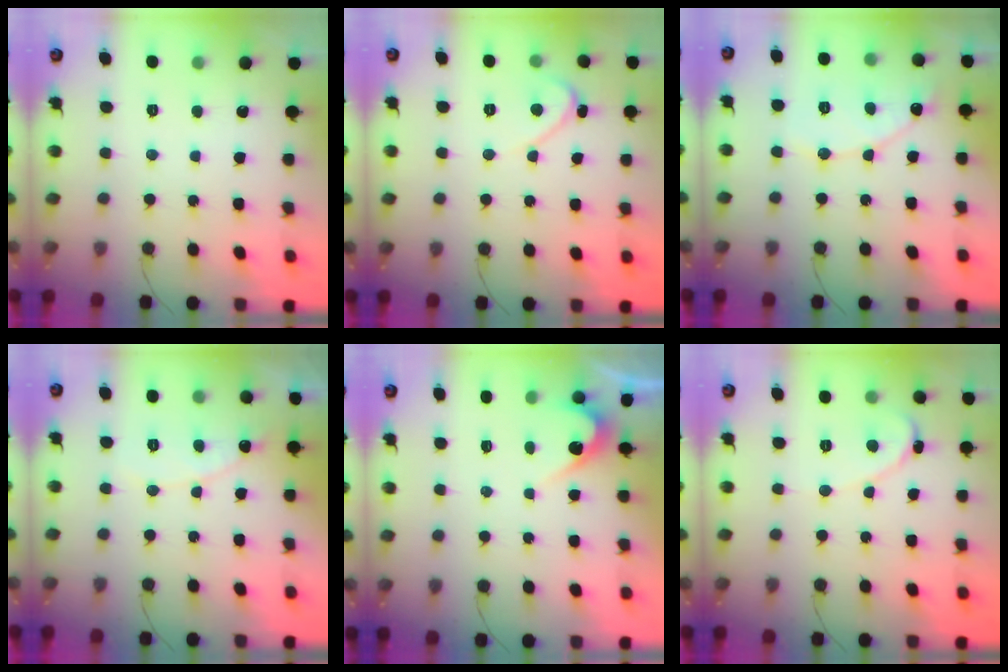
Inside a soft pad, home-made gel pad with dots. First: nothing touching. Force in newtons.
{"total": 2.5, "press": 2.5, "slide": 0.2}
{"total": 7.9, "press": 7.9, "slide": 0.8}
{"total": 8.3, "press": 8.3, "slide": 0.5}
{"total": 3.0, "press": 3.0, "slide": 0.3}
{"total": 1.6, "press": 1.6, "slide": 0.0}